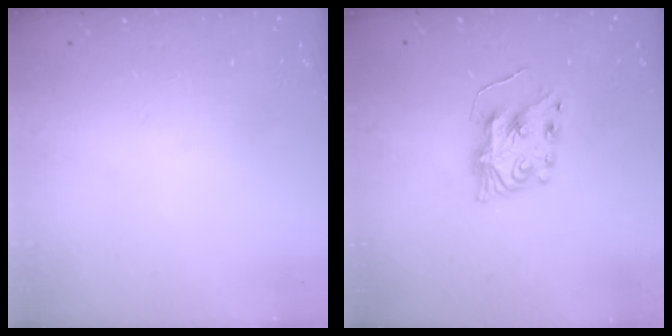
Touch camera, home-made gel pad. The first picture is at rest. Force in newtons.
{"total": 8.2, "press": 8.2, "slide": 0.7}